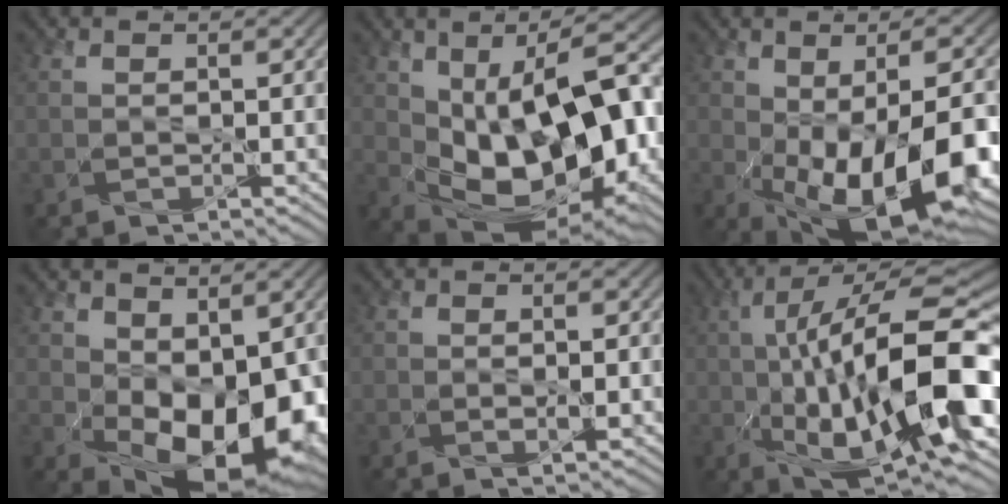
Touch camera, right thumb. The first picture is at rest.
{"total": 17.5, "force": [-1.4, 10.1, 14.2], "torque": [-0.210, -0.018, -0.015]}
{"total": 16.8, "force": [-5.2, 8.1, 13.8], "torque": [-0.217, -0.044, -0.061]}
{"total": 11.6, "force": [-1.7, 7.1, 9.0], "torque": [-0.141, -0.042, -0.012]}
{"total": 2.2, "force": [-1.0, 1.0, 1.7], "torque": [-0.027, -0.010, -0.013]}
{"total": 19.7, "force": [-3.6, 7.8, 17.7], "torque": [-0.283, 0.005, -0.068]}